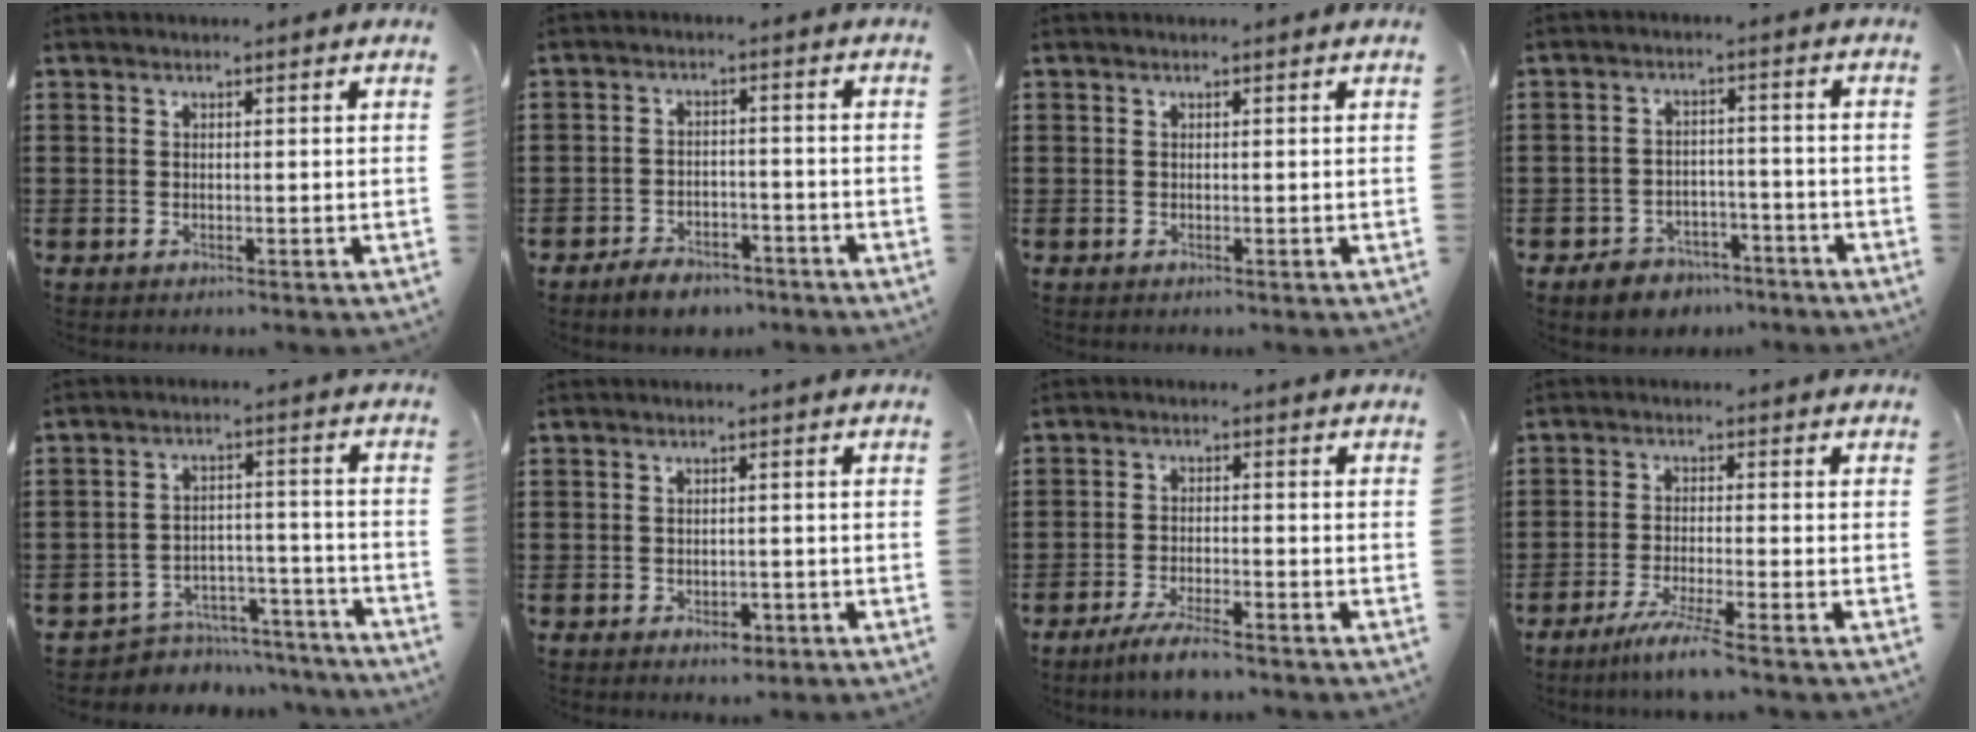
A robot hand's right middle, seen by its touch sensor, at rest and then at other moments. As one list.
[{"total": 3.8, "force": [-3.5, 1.2, 0.7], "torque": [-0.015, 0.011, -0.070]}, {"total": 0.0}, {"total": 4.5, "force": [-4.1, 1.6, 0.5], "torque": [-0.021, 0.011, -0.086]}, {"total": 5.4, "force": [-5.3, 1.3, 0.2], "torque": [-0.006, 0.020, -0.108]}, {"total": 2.2, "force": [-1.1, 1.4, 1.2], "torque": [-0.023, 0.001, -0.022]}, {"total": 4.7, "force": [-3.9, 0.4, 2.5], "torque": [-0.053, -0.008, -0.076]}, {"total": 4.8, "force": [-3.9, -0.3, 2.9], "torque": [-0.058, -0.014, -0.071]}]